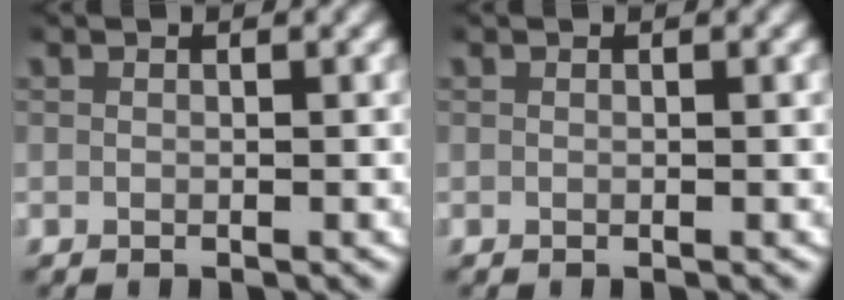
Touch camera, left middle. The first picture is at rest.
{"total": 0.0}